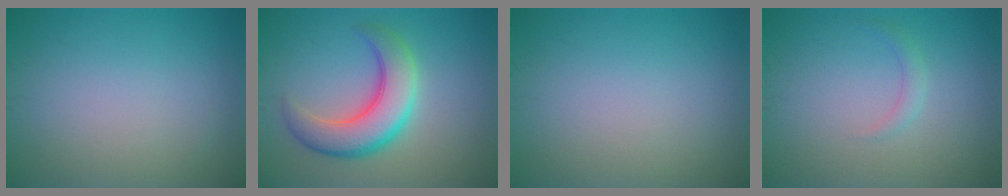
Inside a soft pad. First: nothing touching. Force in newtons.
{"total": 6.5, "press": 6.5, "slide": 0.4}
{"total": 0.0}
{"total": 1.1, "press": 1.1, "slide": 0.1}